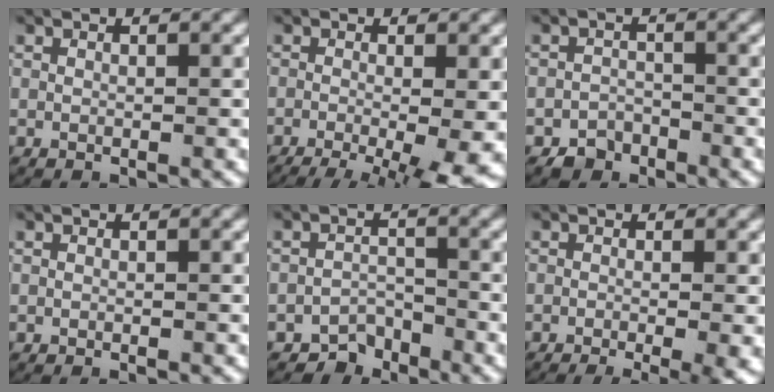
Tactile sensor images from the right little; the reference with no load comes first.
{"total": 10.1, "force": [-6.0, 3.7, 7.1], "torque": [-0.095, -0.034, -0.073]}
{"total": 2.6, "force": [-2.0, 1.7, -0.3], "torque": [0.002, -0.009, -0.037]}
{"total": 0.0}
{"total": 3.5, "force": [-3.0, 1.8, 0.3], "torque": [0.003, -0.011, -0.055]}
{"total": 4.7, "force": [-3.0, 1.0, 3.5], "torque": [-0.042, -0.009, -0.043]}